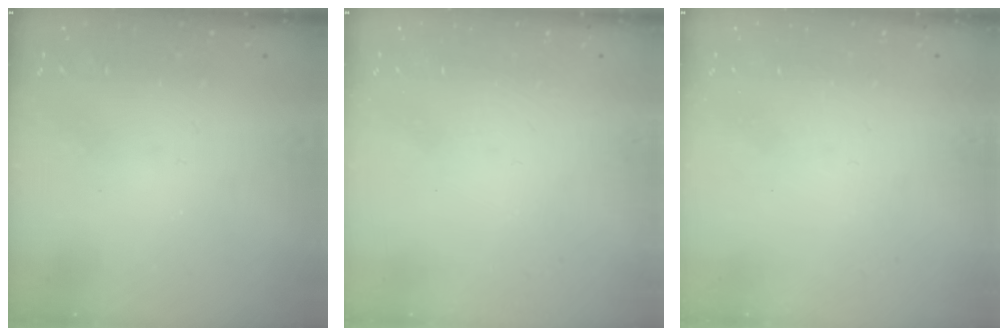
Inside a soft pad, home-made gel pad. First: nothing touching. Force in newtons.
{"total": 0.0}
{"total": 0.0}